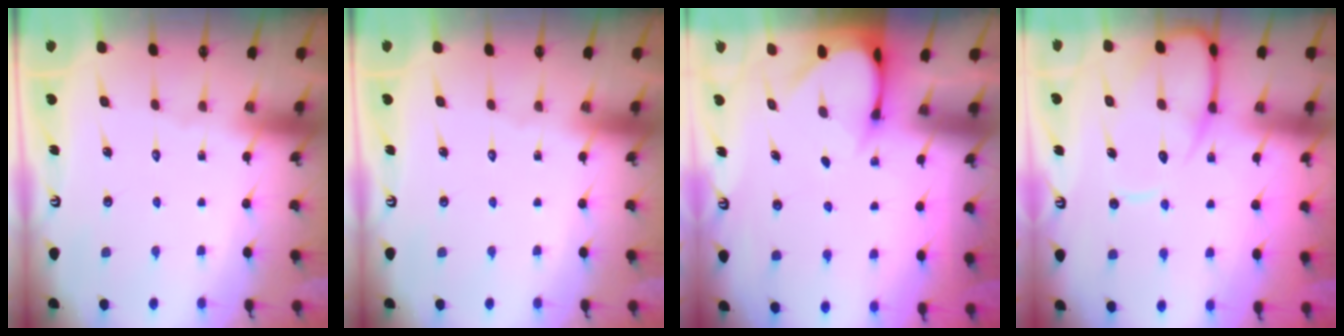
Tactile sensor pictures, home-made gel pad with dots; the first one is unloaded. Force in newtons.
{"total": 0.0}
{"total": 3.4, "press": 3.4, "slide": 0.3}
{"total": 9.6, "press": 9.6, "slide": 1.0}